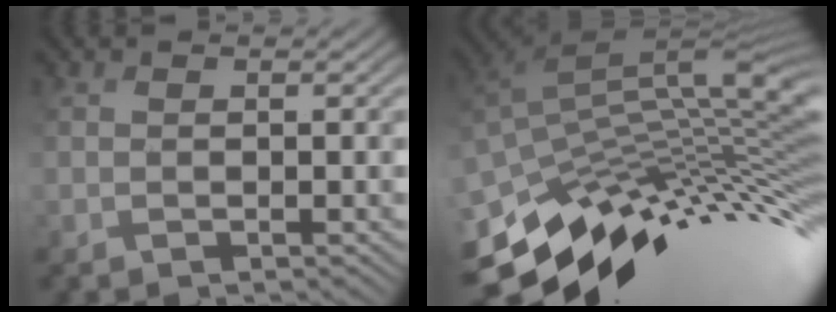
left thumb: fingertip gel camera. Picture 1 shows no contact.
{"total": 12.6, "force": [-5.3, 5.0, 10.2], "torque": [-0.217, -0.004, -0.083]}